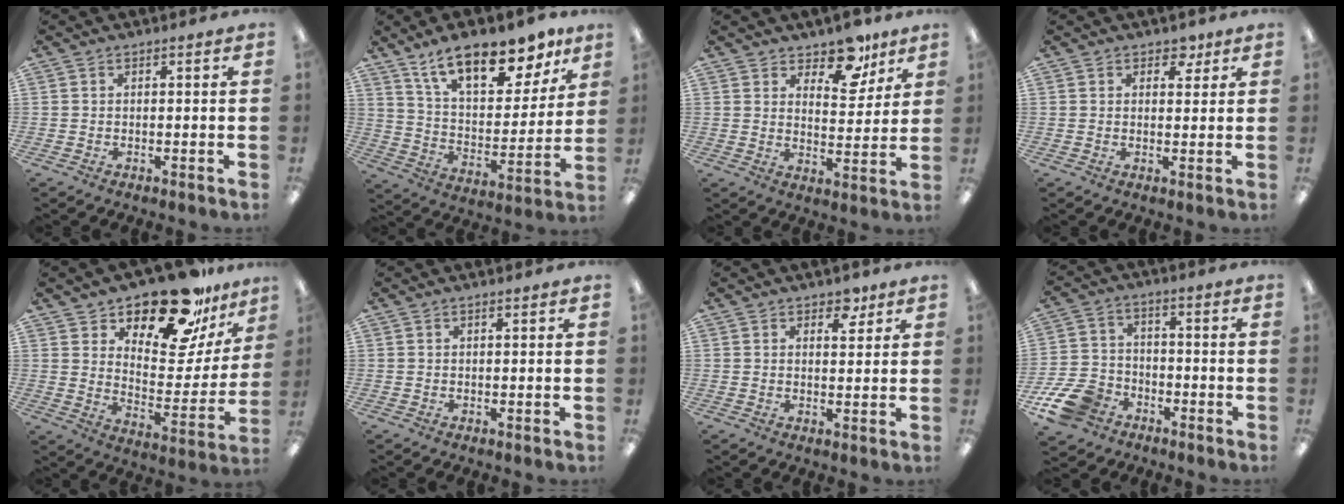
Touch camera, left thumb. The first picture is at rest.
{"total": 19.2, "force": [14.0, 7.9, 10.6], "torque": [-0.170, -0.080, 0.241]}
{"total": 8.4, "force": [6.3, 4.1, 3.9], "torque": [-0.038, -0.034, 0.108]}
{"total": 3.5, "force": [2.4, 2.3, 1.3], "torque": [0.003, -0.009, 0.038]}
{"total": 21.6, "force": [17.7, 7.7, 9.7], "torque": [-0.136, -0.126, 0.301]}
{"total": 0.6, "force": [0.4, 0.0, 0.5], "torque": [-0.008, 0.002, 0.006]}
{"total": 4.5, "force": [3.2, 2.4, 2.1], "torque": [-0.015, -0.009, 0.052]}
{"total": 11.6, "force": [-6.8, 7.9, 5.1], "torque": [-0.114, 0.048, -0.124]}